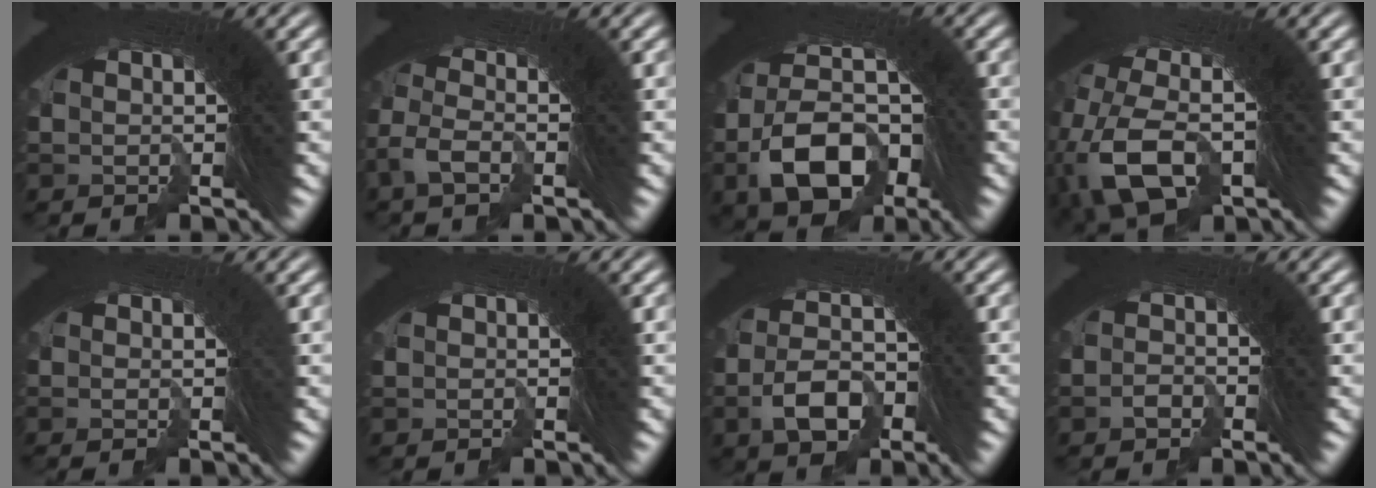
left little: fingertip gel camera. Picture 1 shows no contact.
{"total": 2.8, "force": [-2.0, 1.5, 1.2], "torque": [-0.021, -0.007, -0.042]}
{"total": 11.6, "force": [-3.8, 8.6, 6.8], "torque": [-0.115, -0.028, -0.063]}
{"total": 8.4, "force": [-4.7, 6.2, 3.1], "torque": [-0.116, -0.060, -0.058]}
{"total": 0.6, "force": [-0.3, -0.5, -0.2], "torque": [0.008, 0.002, -0.008]}
{"total": 0.0}
{"total": 5.7, "force": [-2.7, 4.4, 2.5], "torque": [-0.032, -0.007, -0.053]}
{"total": 2.5, "force": [-2.2, 0.3, -1.2], "torque": [0.020, -0.011, -0.034]}